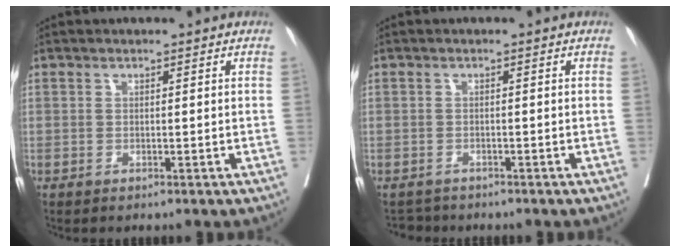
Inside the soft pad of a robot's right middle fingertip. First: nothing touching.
{"total": 2.0, "force": [-1.9, 0.6, -0.6], "torque": [0.008, -0.005, -0.033]}